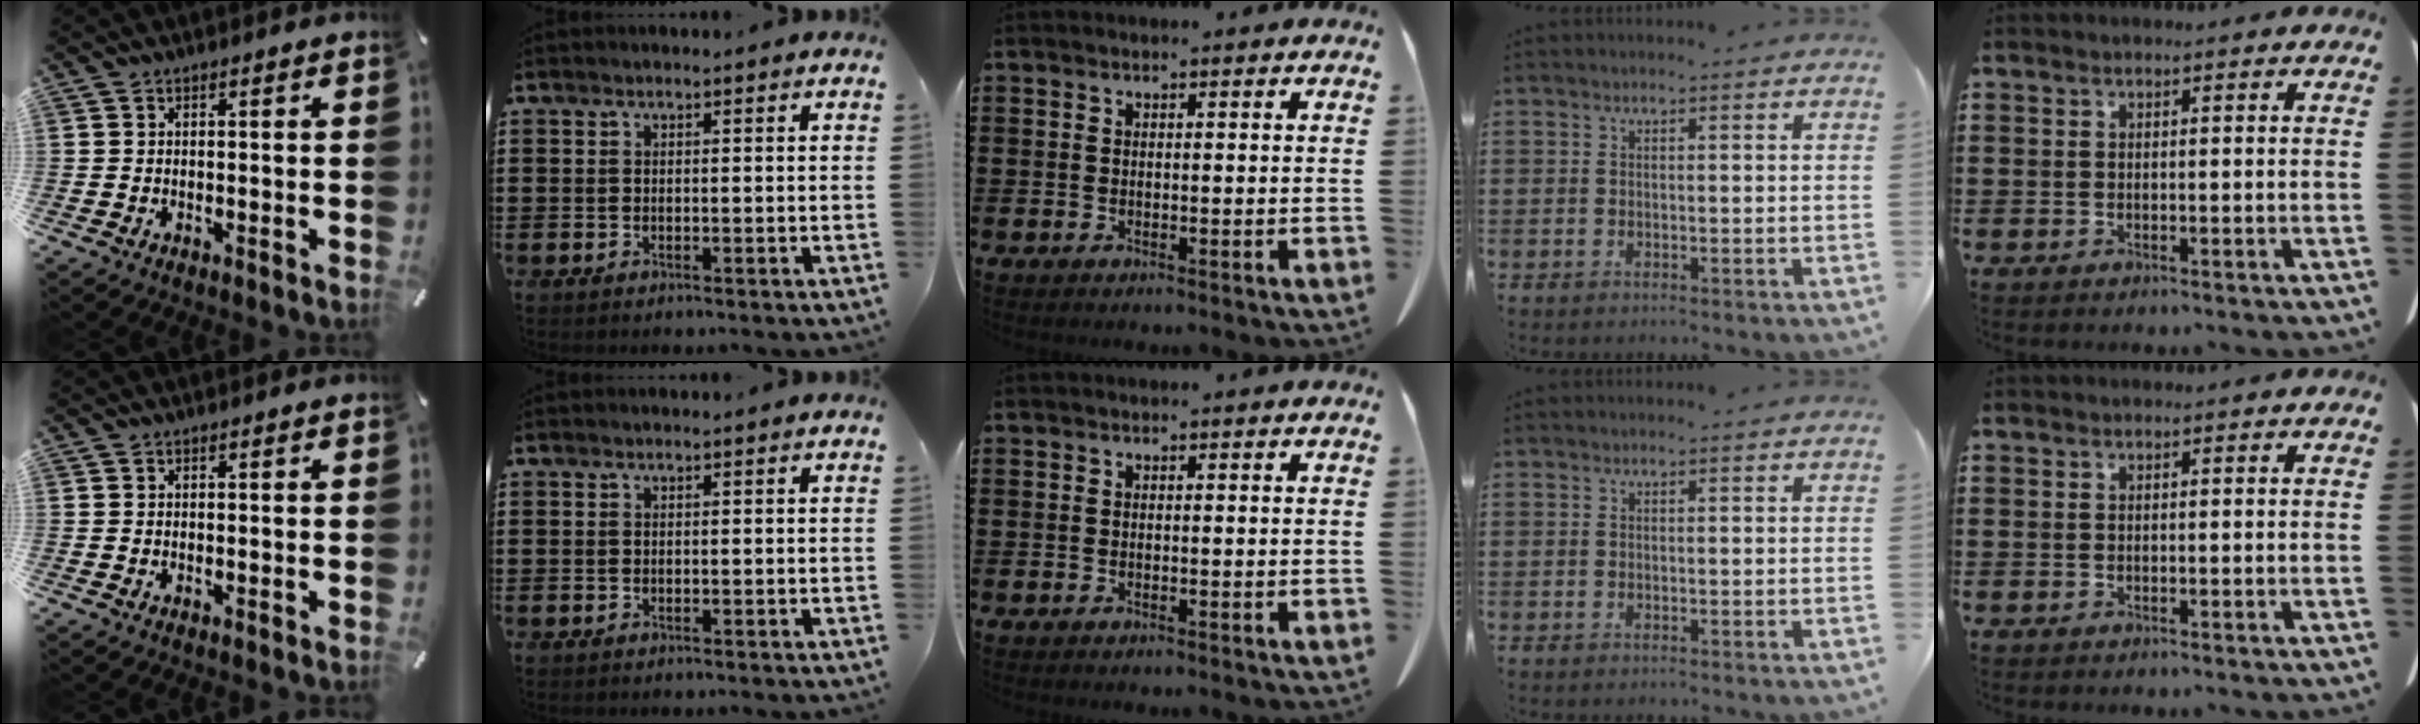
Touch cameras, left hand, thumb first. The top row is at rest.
{}